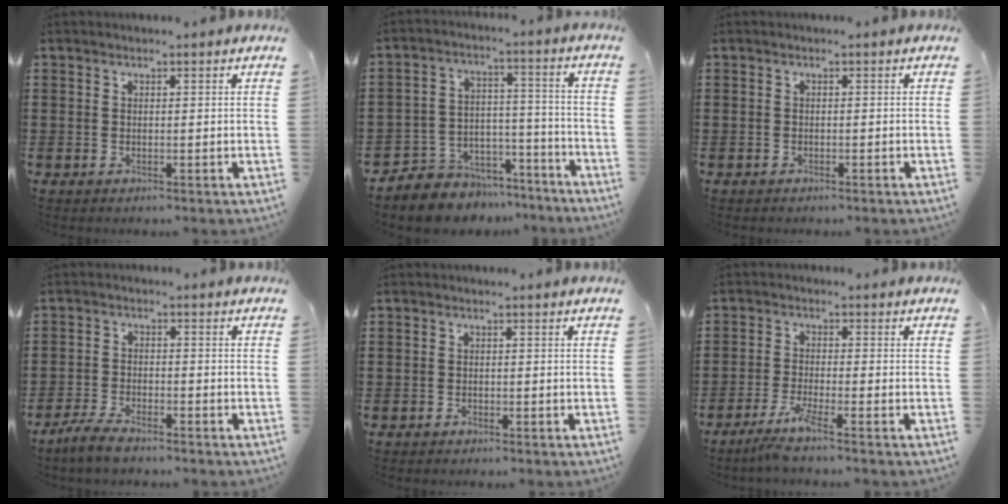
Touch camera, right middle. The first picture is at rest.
{"total": 6.1, "force": [-5.3, 2.9, -0.3], "torque": [0.002, 0.022, -0.106]}
{"total": 0.6, "force": [-0.6, 0.3, 0.0], "torque": [-0.001, 0.002, -0.013]}
{"total": 3.8, "force": [-3.3, 0.8, 1.6], "torque": [-0.042, 0.001, -0.070]}
{"total": 0.9, "force": [-0.7, 0.5, 0.1], "torque": [-0.002, 0.003, -0.016]}
{"total": 3.7, "force": [-2.7, -0.4, 2.5], "torque": [-0.059, -0.014, -0.052]}